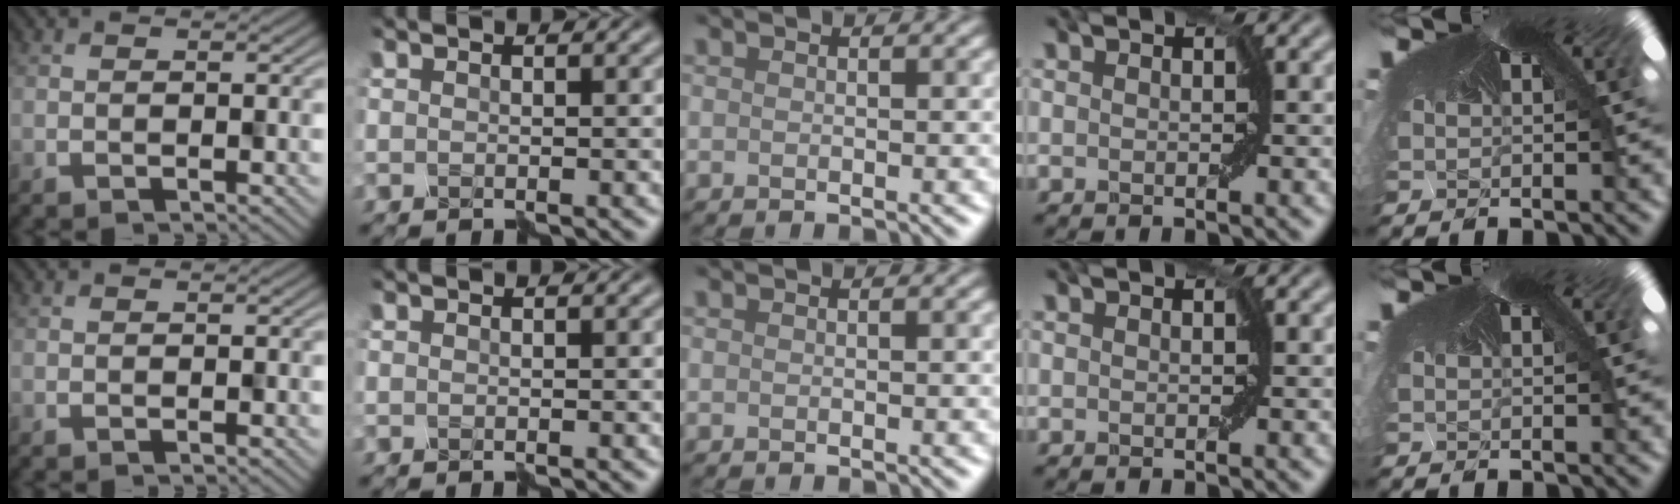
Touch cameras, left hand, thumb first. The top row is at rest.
{}